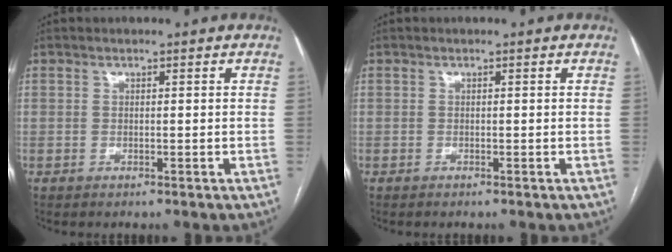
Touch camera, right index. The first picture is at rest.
{"total": 0.0}